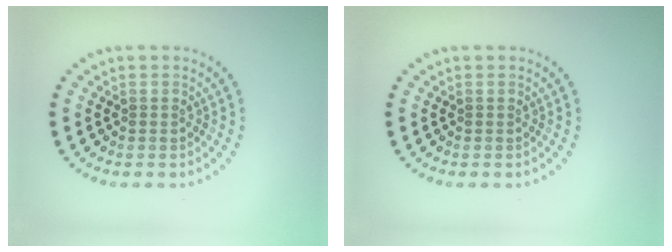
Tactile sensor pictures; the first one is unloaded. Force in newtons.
{"total": 0.0}